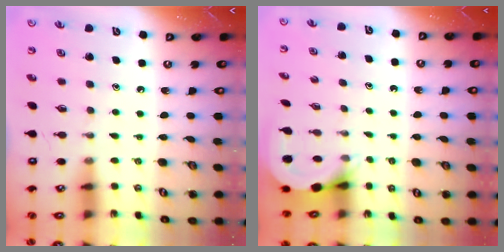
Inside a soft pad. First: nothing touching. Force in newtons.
{"total": 3.5, "press": 3.5, "slide": 0.3}